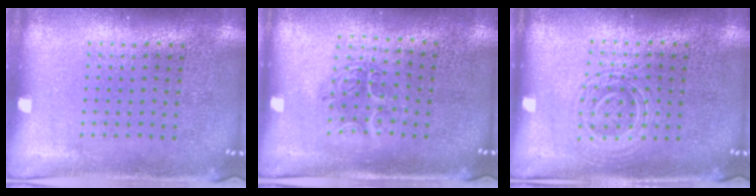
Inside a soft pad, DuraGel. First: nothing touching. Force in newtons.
{"total": 1.2, "press": 1.2, "slide": 0.4}
{"total": 1.4, "press": 1.3, "slide": 0.3}